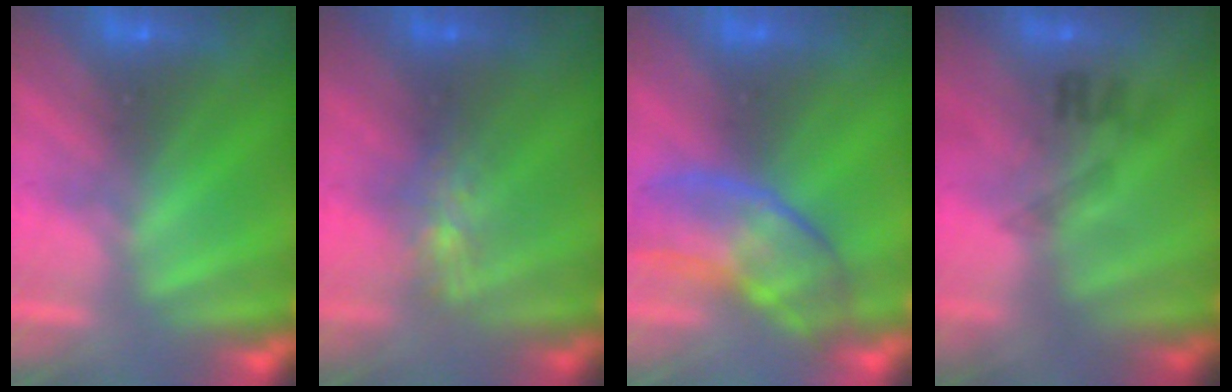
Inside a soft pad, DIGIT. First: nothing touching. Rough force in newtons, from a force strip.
{"total": 4.8}
{"total": 2.8}
{"total": 2.3}